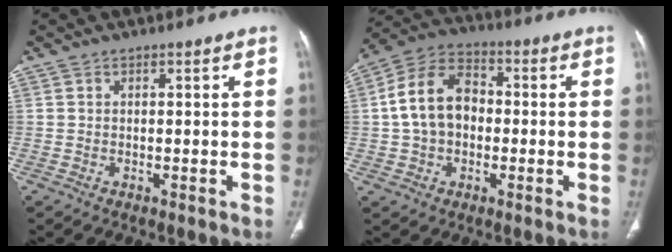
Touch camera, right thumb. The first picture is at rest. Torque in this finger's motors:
{"motor_torque": [0.09, 0.18, 0.85, -0.56, 0.07]}